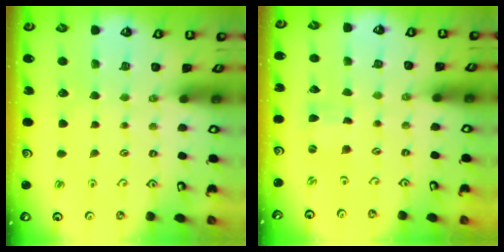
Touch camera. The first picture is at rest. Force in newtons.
{"total": 0.0}